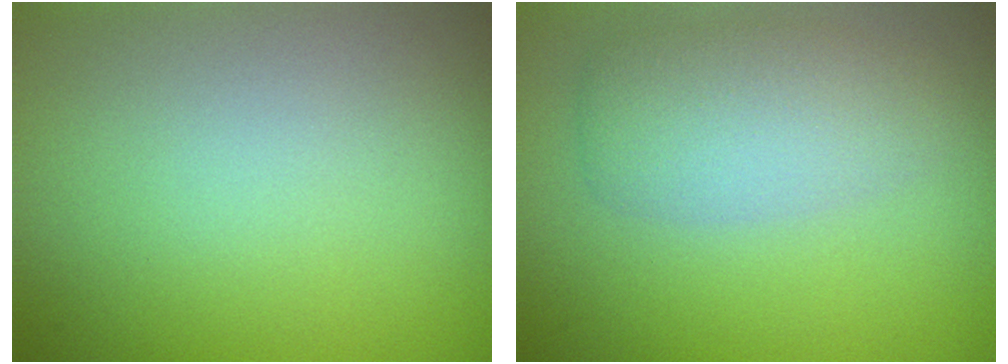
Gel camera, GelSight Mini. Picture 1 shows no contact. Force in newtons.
{"total": 3.7, "press": 3.7, "slide": 0.2}